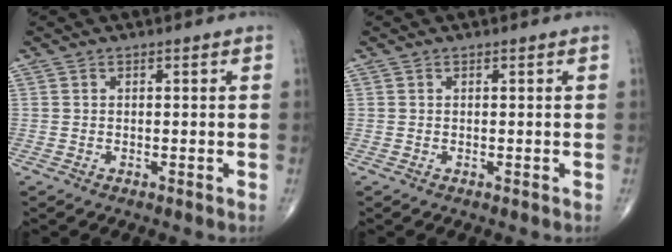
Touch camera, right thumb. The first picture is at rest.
{"total": 0.0}